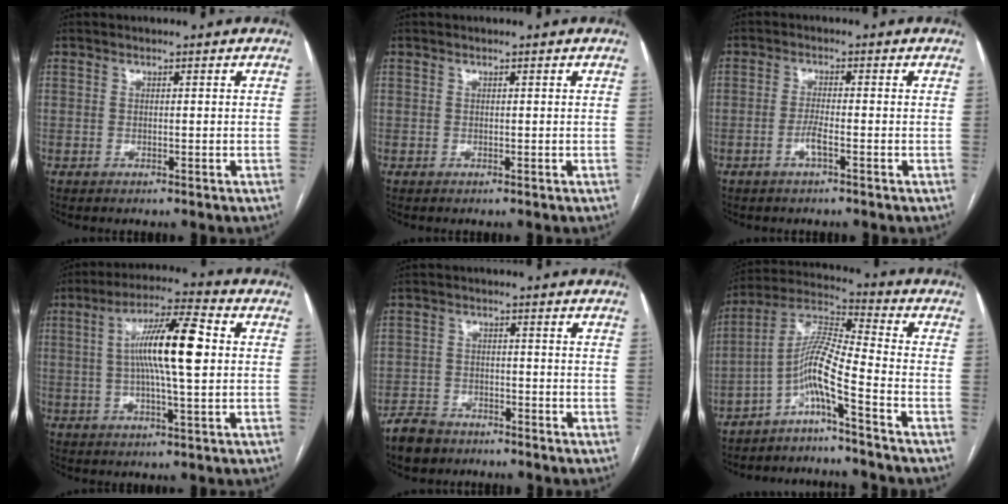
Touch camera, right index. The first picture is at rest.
{"total": 0.0}
{"total": 2.5, "force": [-1.2, 0.0, 2.2], "torque": [-0.043, -0.001, -0.028]}
{"total": 12.5, "force": [1.3, 1.3, 12.4], "torque": [-0.218, 0.016, 0.017]}
{"total": 5.3, "force": [-4.4, 2.8, 1.3], "torque": [-0.029, -0.002, -0.082]}
{"total": 8.6, "force": [-4.9, -0.9, 7.0], "torque": [-0.146, 0.014, -0.102]}